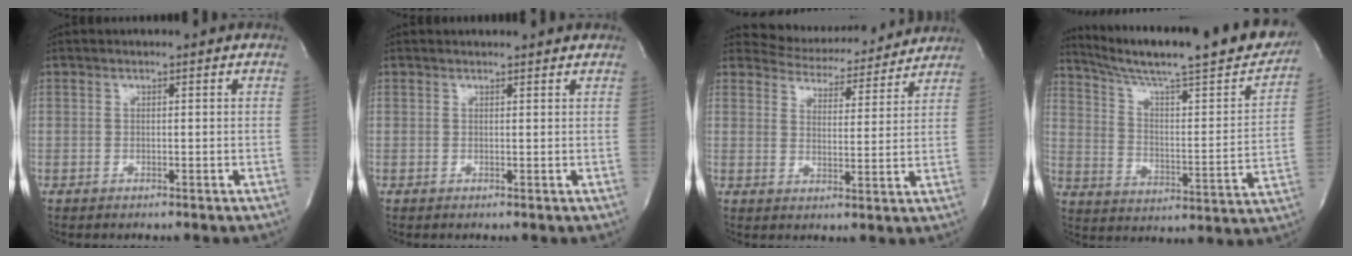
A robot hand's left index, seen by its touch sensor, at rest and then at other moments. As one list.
[{"total": 3.0, "force": [2.9, 0.5, 0.5], "torque": [-0.017, 0.010, 0.027]}, {"total": 11.1, "force": [10.8, 2.4, 1.0], "torque": [-0.014, -0.004, 0.140]}, {"total": 26.6, "force": [22.6, 2.4, 14.0], "torque": [-0.221, -0.043, 0.310]}]